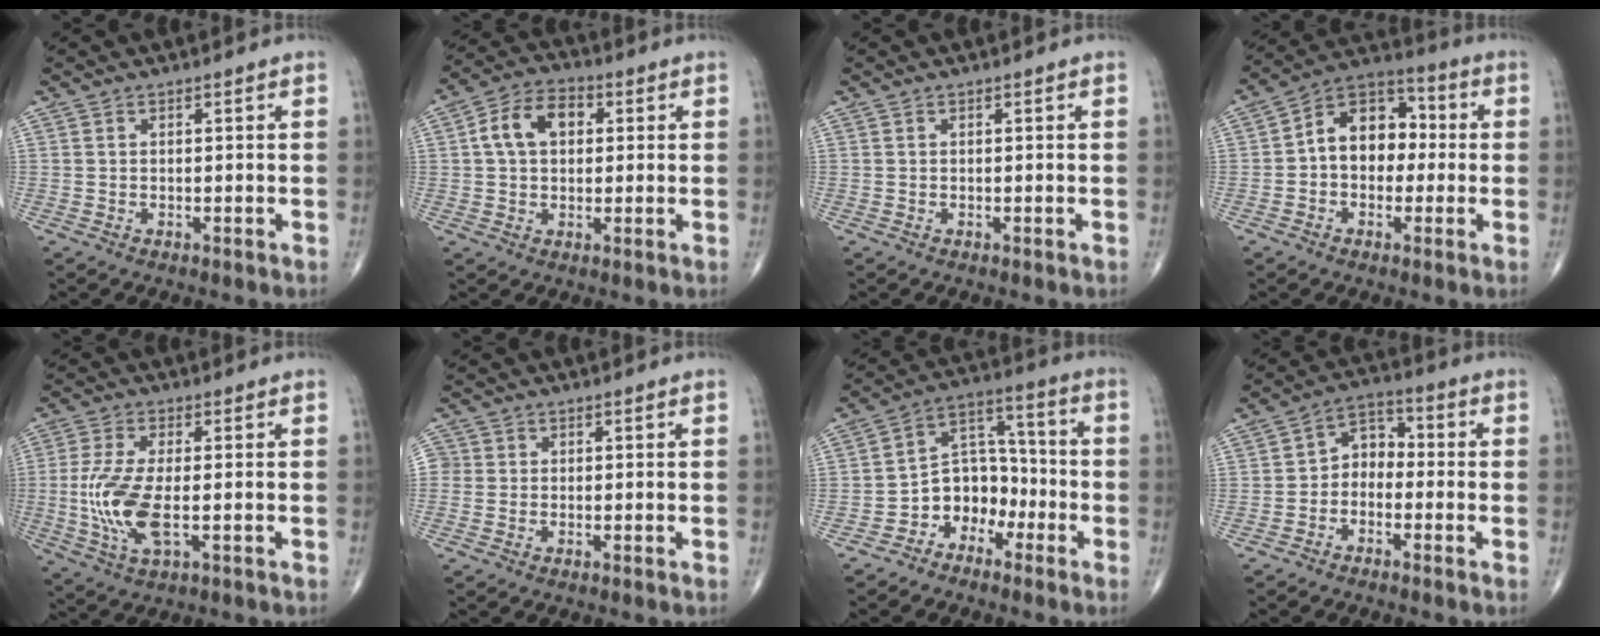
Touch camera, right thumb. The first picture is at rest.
{"total": 8.8, "force": [1.7, 5.7, 6.5], "torque": [-0.112, 0.020, 0.024]}
{"total": 0.0}
{"total": 12.0, "force": [0.0, 8.6, 8.4], "torque": [-0.096, 0.040, -0.017]}
{"total": 10.4, "force": [-1.4, 4.0, 9.5], "torque": [-0.222, -0.008, -0.026]}
{"total": 2.5, "force": [-0.1, 2.4, 0.5], "torque": [0.007, 0.009, -0.006]}
{"total": 9.2, "force": [-4.4, 7.2, 3.8], "torque": [-0.015, 0.073, -0.091]}
{"total": 5.8, "force": [-1.6, 4.4, 3.4], "torque": [-0.032, 0.034, -0.047]}